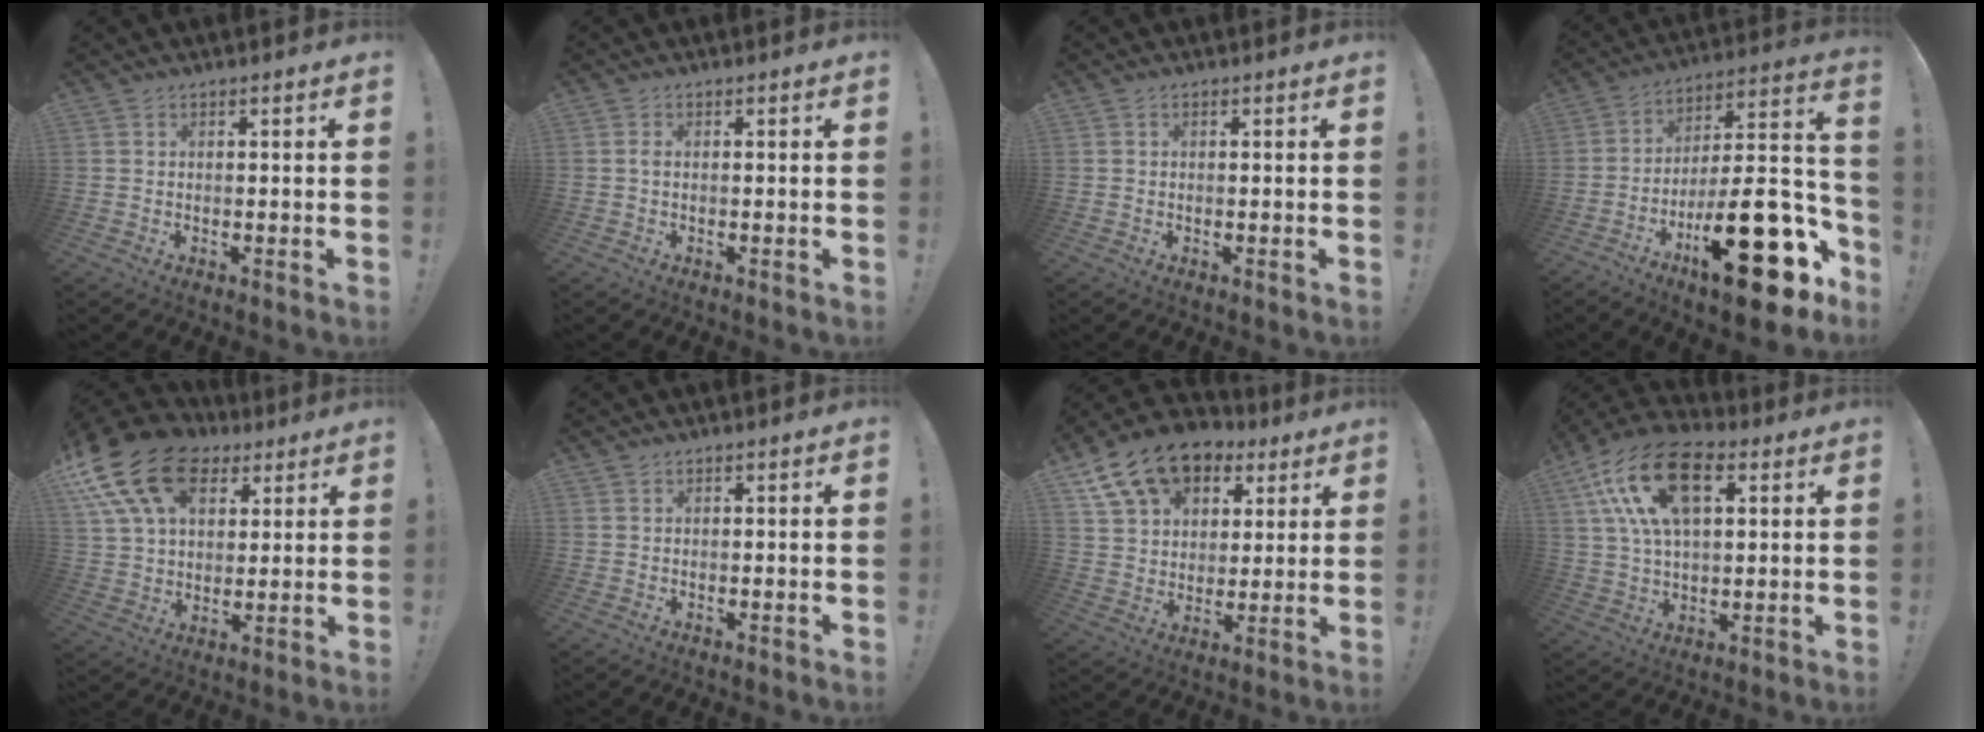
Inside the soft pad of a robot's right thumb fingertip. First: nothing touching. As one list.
[{"total": 0.9, "force": [-0.2, 0.2, 0.9], "torque": [-0.017, 0.002, -0.004]}, {"total": 0.0}, {"total": 28.2, "force": [-12.1, 9.4, 23.7], "torque": [-0.336, 0.064, -0.183]}, {"total": 20.5, "force": [9.7, 13.5, 11.9], "torque": [-0.198, -0.043, 0.178]}, {"total": 0.6, "force": [0.5, 0.2, -0.3], "torque": [0.013, -0.003, 0.007]}, {"total": 16.2, "force": [9.3, 10.7, 7.7], "torque": [-0.124, -0.049, 0.176]}, {"total": 19.8, "force": [7.6, 10.9, 14.7], "torque": [-0.273, -0.014, 0.131]}]